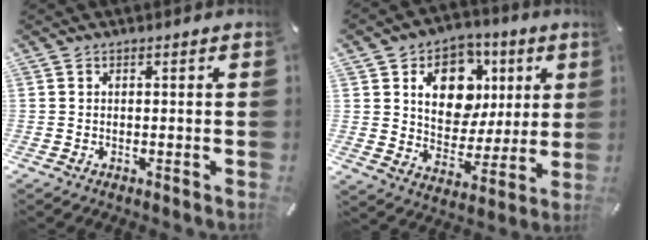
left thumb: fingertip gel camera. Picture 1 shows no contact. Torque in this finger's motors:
{"motor_torque": [2.35, 2.29, 1.20, -1.18, 0.41]}